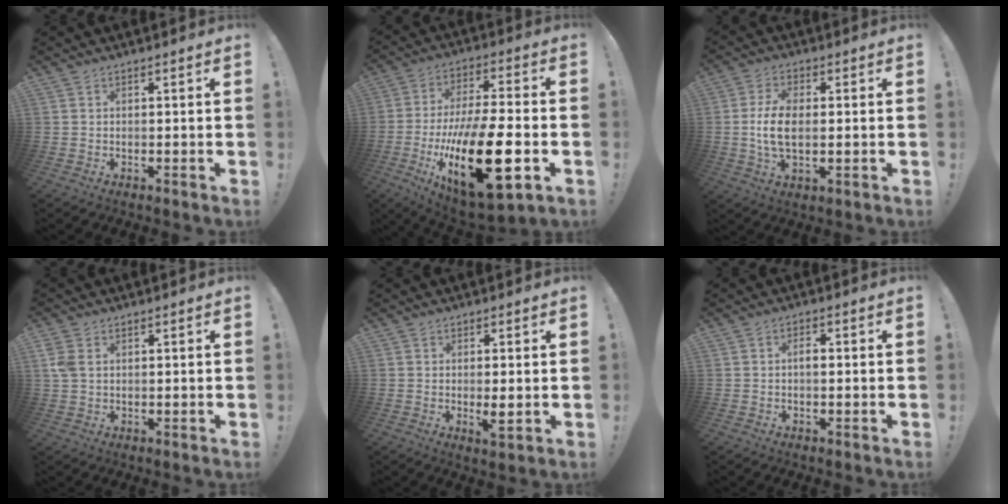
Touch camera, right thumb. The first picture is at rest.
{"total": 27.2, "force": [-7.8, 10.1, 24.0], "torque": [-0.439, 0.038, -0.116]}
{"total": 8.9, "force": [-0.2, 4.6, 7.6], "torque": [-0.149, -0.004, -0.003]}
{"total": 4.0, "force": [1.4, 2.6, 2.8], "torque": [-0.061, 0.002, 0.027]}
{"total": 3.8, "force": [-0.1, 0.8, 3.7], "torque": [-0.044, -0.011, -0.002]}
{"total": 2.0, "force": [-0.5, 0.9, 1.7], "torque": [-0.033, 0.008, -0.012]}